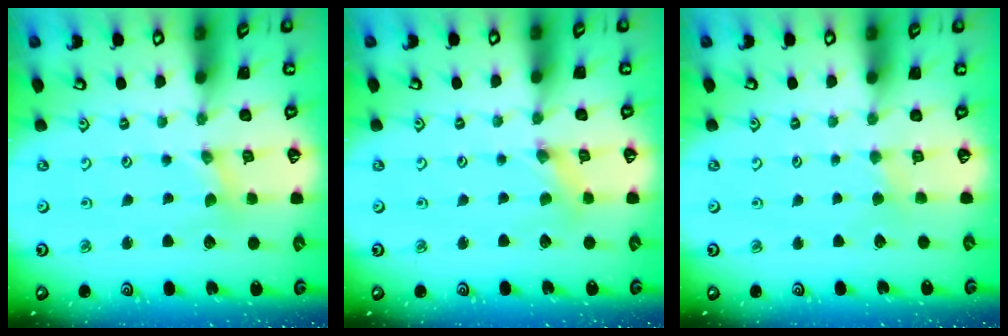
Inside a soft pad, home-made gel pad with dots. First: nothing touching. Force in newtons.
{"total": 1.6, "press": 1.6, "slide": 0.3}
{"total": 2.0, "press": 1.9, "slide": 0.4}